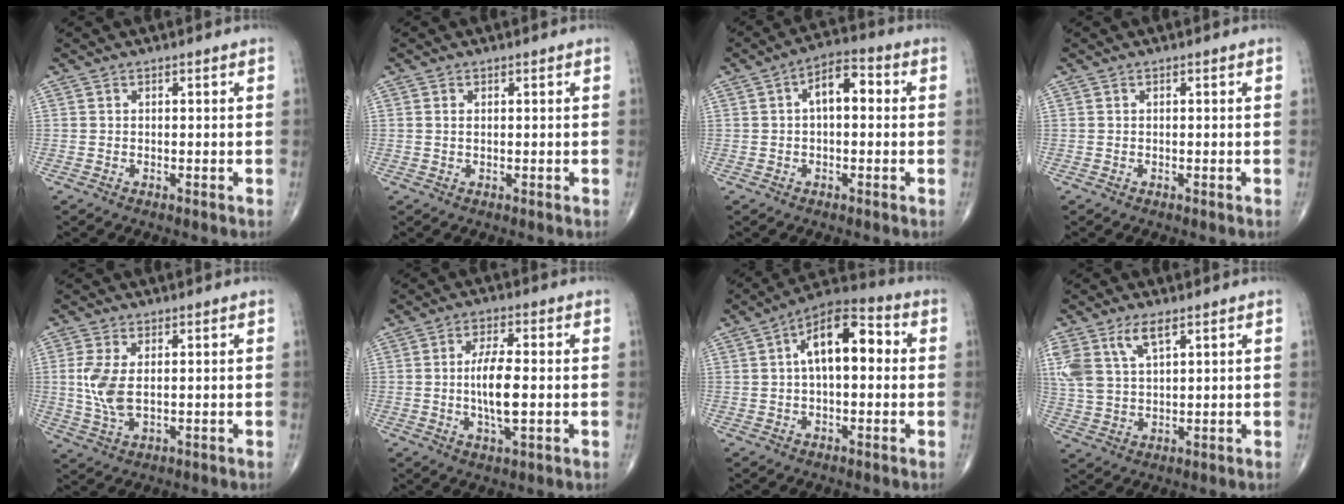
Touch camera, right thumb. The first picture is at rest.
{"total": 0.8, "force": [0.2, 0.4, 0.7], "torque": [-0.018, 0.002, 0.006]}
{"total": 7.2, "force": [0.9, 3.7, 6.1], "torque": [-0.086, 0.026, 0.006]}
{"total": 0.0}
{"total": 6.8, "force": [0.7, 3.3, 5.9], "torque": [-0.139, -0.006, 0.020]}
{"total": 8.3, "force": [-0.5, 2.7, 7.9], "torque": [-0.151, -0.003, -0.011]}
{"total": 12.8, "force": [2.0, 6.2, 11.0], "torque": [-0.169, 0.035, 0.020]}
{"total": 9.6, "force": [4.8, 4.5, 7.0], "torque": [-0.158, -0.006, 0.102]}